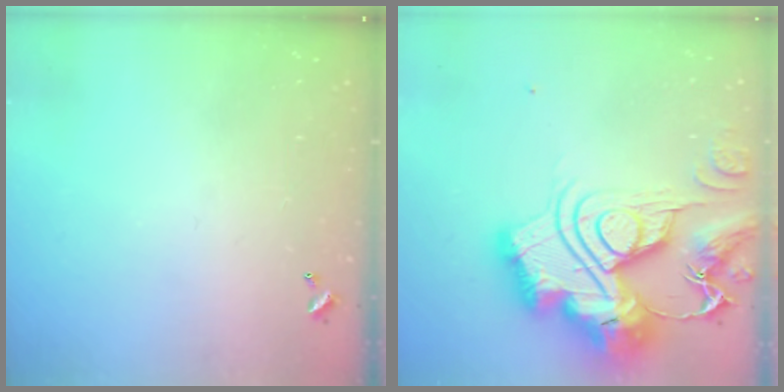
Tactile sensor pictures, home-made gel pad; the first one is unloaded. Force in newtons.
{"total": 0.6, "press": 0.6, "slide": 0.0}